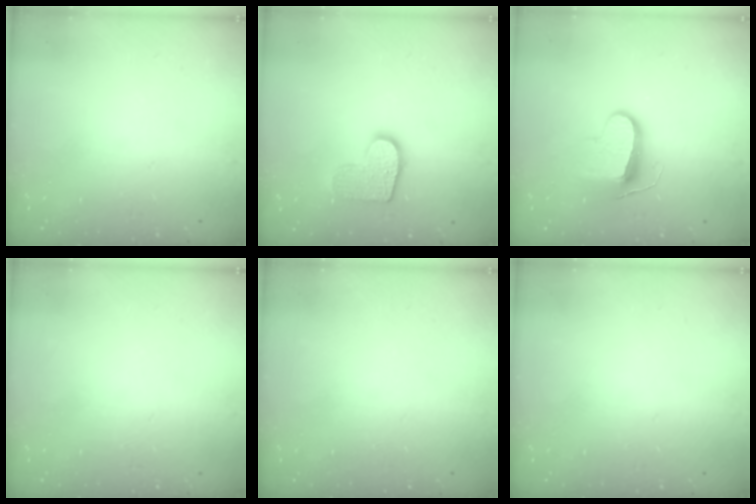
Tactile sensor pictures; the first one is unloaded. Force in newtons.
{"total": 10.9, "press": 10.9, "slide": 0.6}
{"total": 9.5, "press": 9.5, "slide": 0.1}
{"total": 0.0}
{"total": 0.0}
{"total": 0.0}